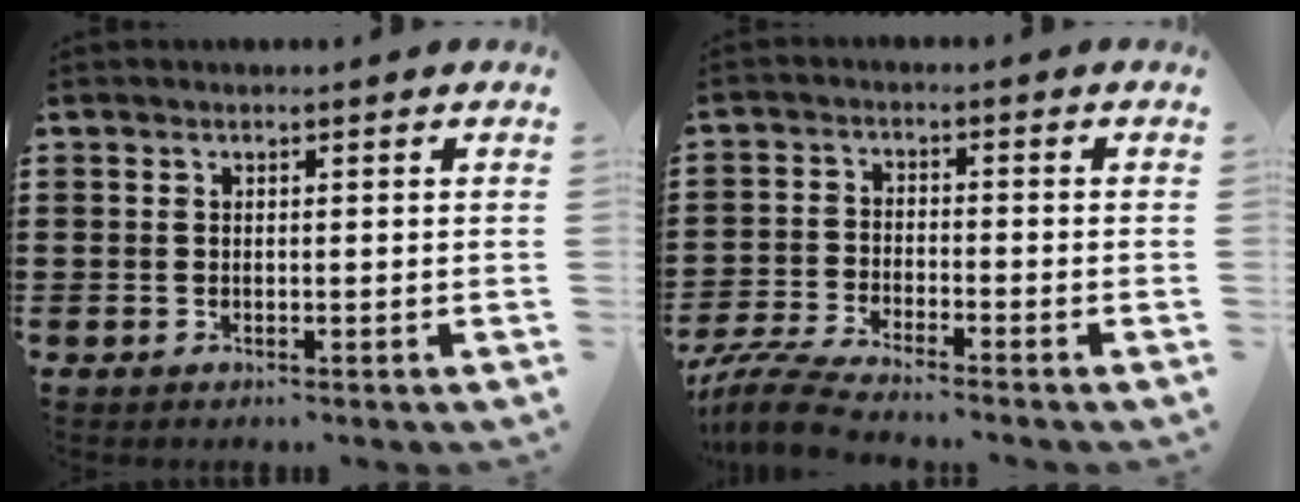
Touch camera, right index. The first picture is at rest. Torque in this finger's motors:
{"motor_torque": [-1.03, 1.10, 0.33, 0.07]}